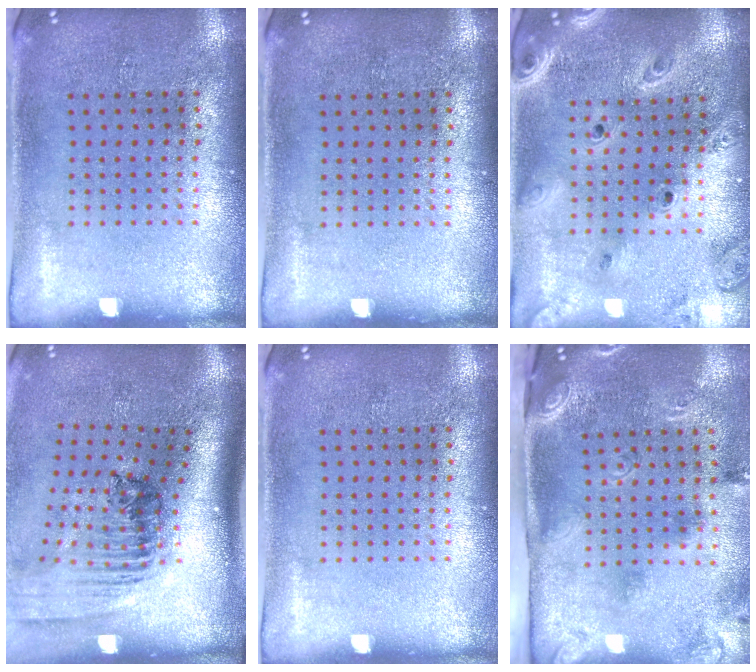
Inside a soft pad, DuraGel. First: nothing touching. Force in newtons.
{"total": 0.0}
{"total": 2.7, "press": 2.3, "slide": 1.4}
{"total": 2.4, "press": 1.6, "slide": 1.8}
{"total": 0.0}
{"total": 2.8, "press": 1.7, "slide": 2.2}